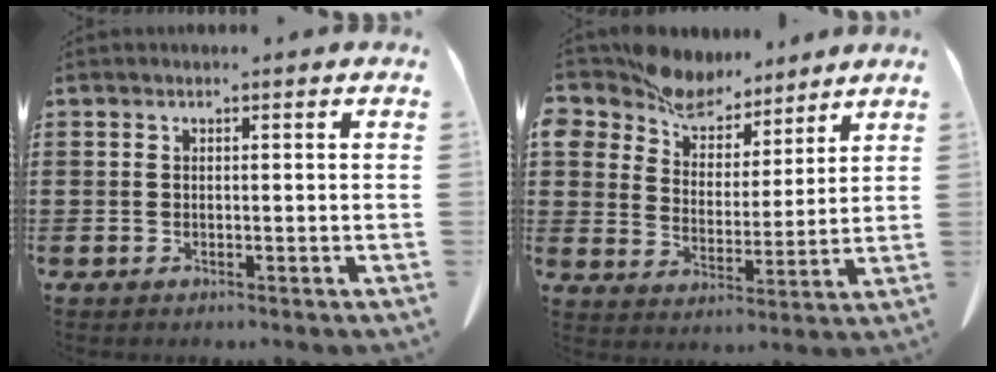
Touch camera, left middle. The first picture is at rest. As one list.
[{"total": 9.4, "force": [8.6, 3.6, 1.1], "torque": [-0.070, -0.050, 0.163]}]